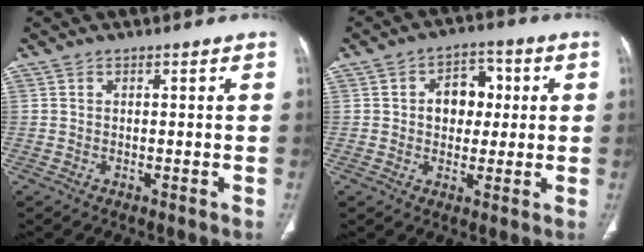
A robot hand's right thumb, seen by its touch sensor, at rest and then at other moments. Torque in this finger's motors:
{"motor_torque": [0.38, 1.86, 0.52, 0.36, 0.08]}